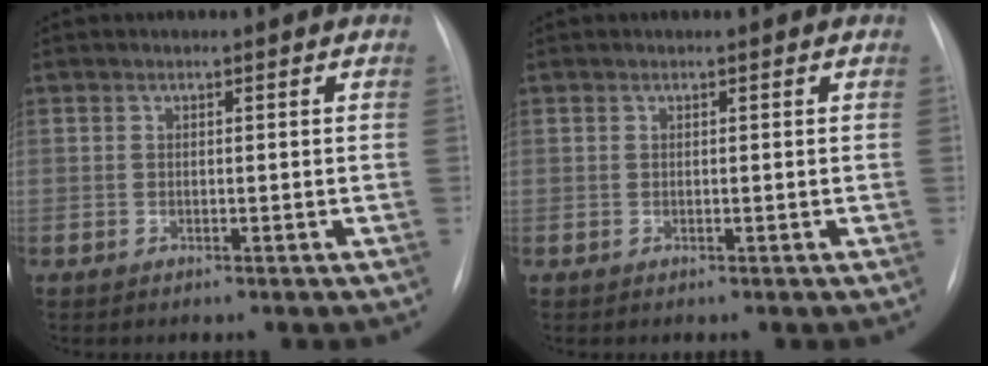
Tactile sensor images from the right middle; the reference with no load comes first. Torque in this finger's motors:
{"motor_torque": [-0.03, 0.06, -0.03, 0.00]}